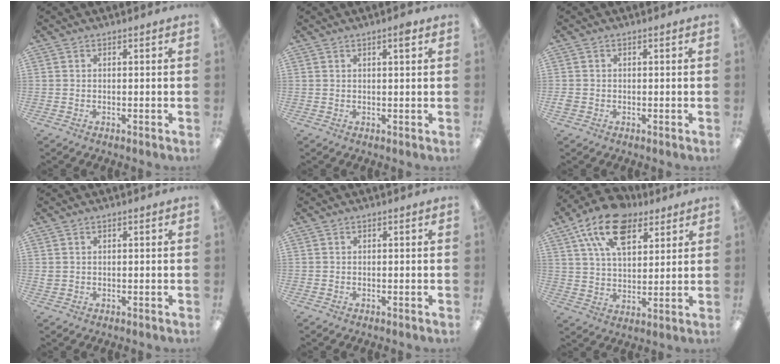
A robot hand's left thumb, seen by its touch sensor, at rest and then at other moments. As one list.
[{"total": 2.4, "force": [1.4, 0.4, 1.9], "torque": [-0.025, -0.004, 0.019]}, {"total": 1.4, "force": [-0.4, 1.2, 0.6], "torque": [-0.010, 0.003, -0.007]}, {"total": 1.2, "force": [0.5, 0.9, 0.6], "torque": [-0.013, 0.004, 0.008]}, {"total": 0.0}, {"total": 16.6, "force": [9.6, 9.5, 9.7], "torque": [-0.168, -0.030, 0.173]}]